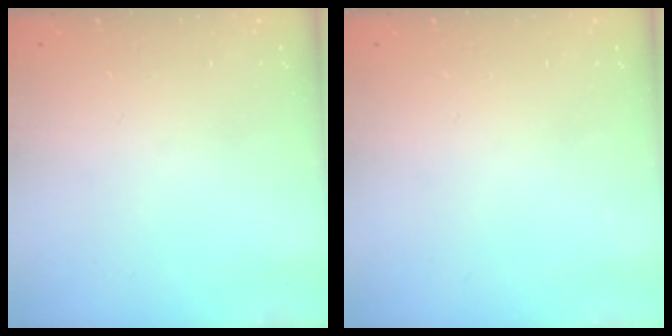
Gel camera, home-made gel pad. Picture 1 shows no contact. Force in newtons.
{"total": 0.0}